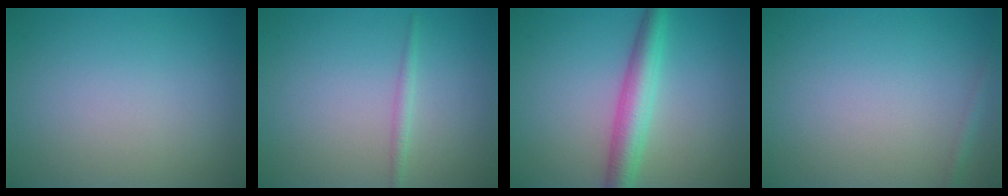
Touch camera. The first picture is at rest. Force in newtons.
{"total": 1.1, "press": 1.1, "slide": 0.1}
{"total": 4.3, "press": 4.3, "slide": 0.1}
{"total": 0.8, "press": 0.8, "slide": 0.0}